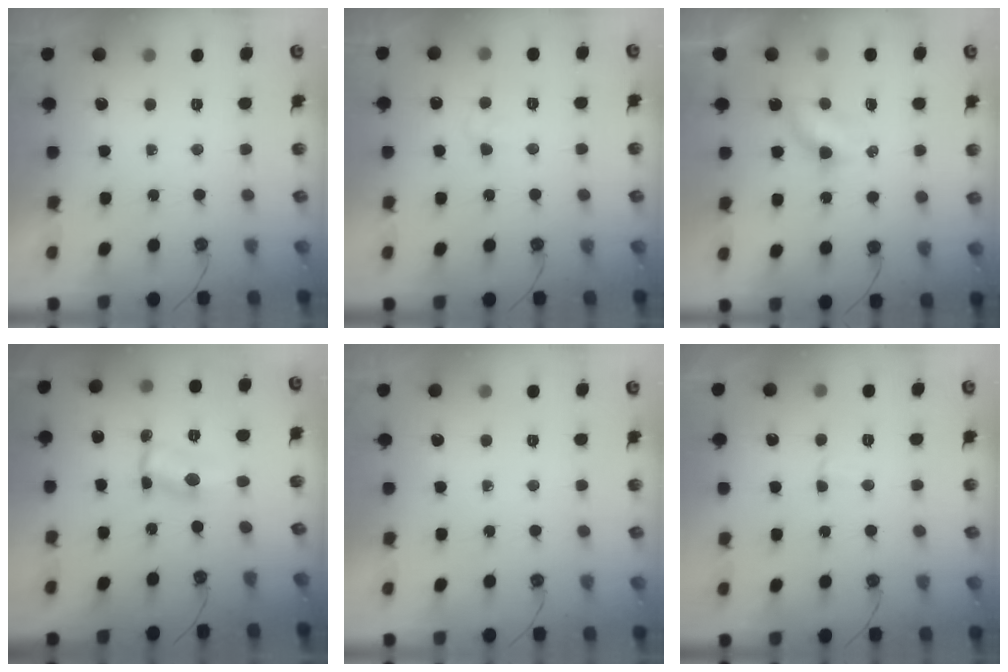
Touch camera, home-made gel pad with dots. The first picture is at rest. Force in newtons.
{"total": 4.3, "press": 4.2, "slide": 0.7}
{"total": 4.3, "press": 4.2, "slide": 0.5}
{"total": 1.2, "press": 1.1, "slide": 0.6}
{"total": 0.0}
{"total": 2.3, "press": 2.3, "slide": 0.5}